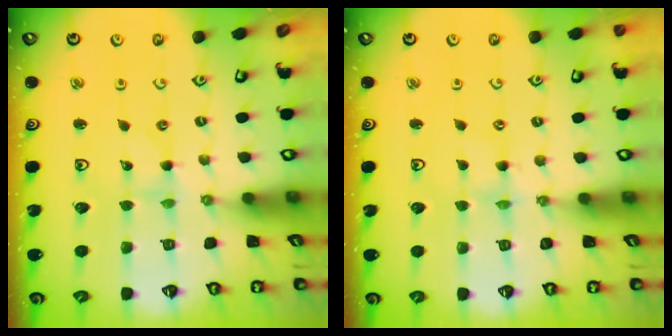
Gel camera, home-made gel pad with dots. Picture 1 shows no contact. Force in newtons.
{"total": 0.0}